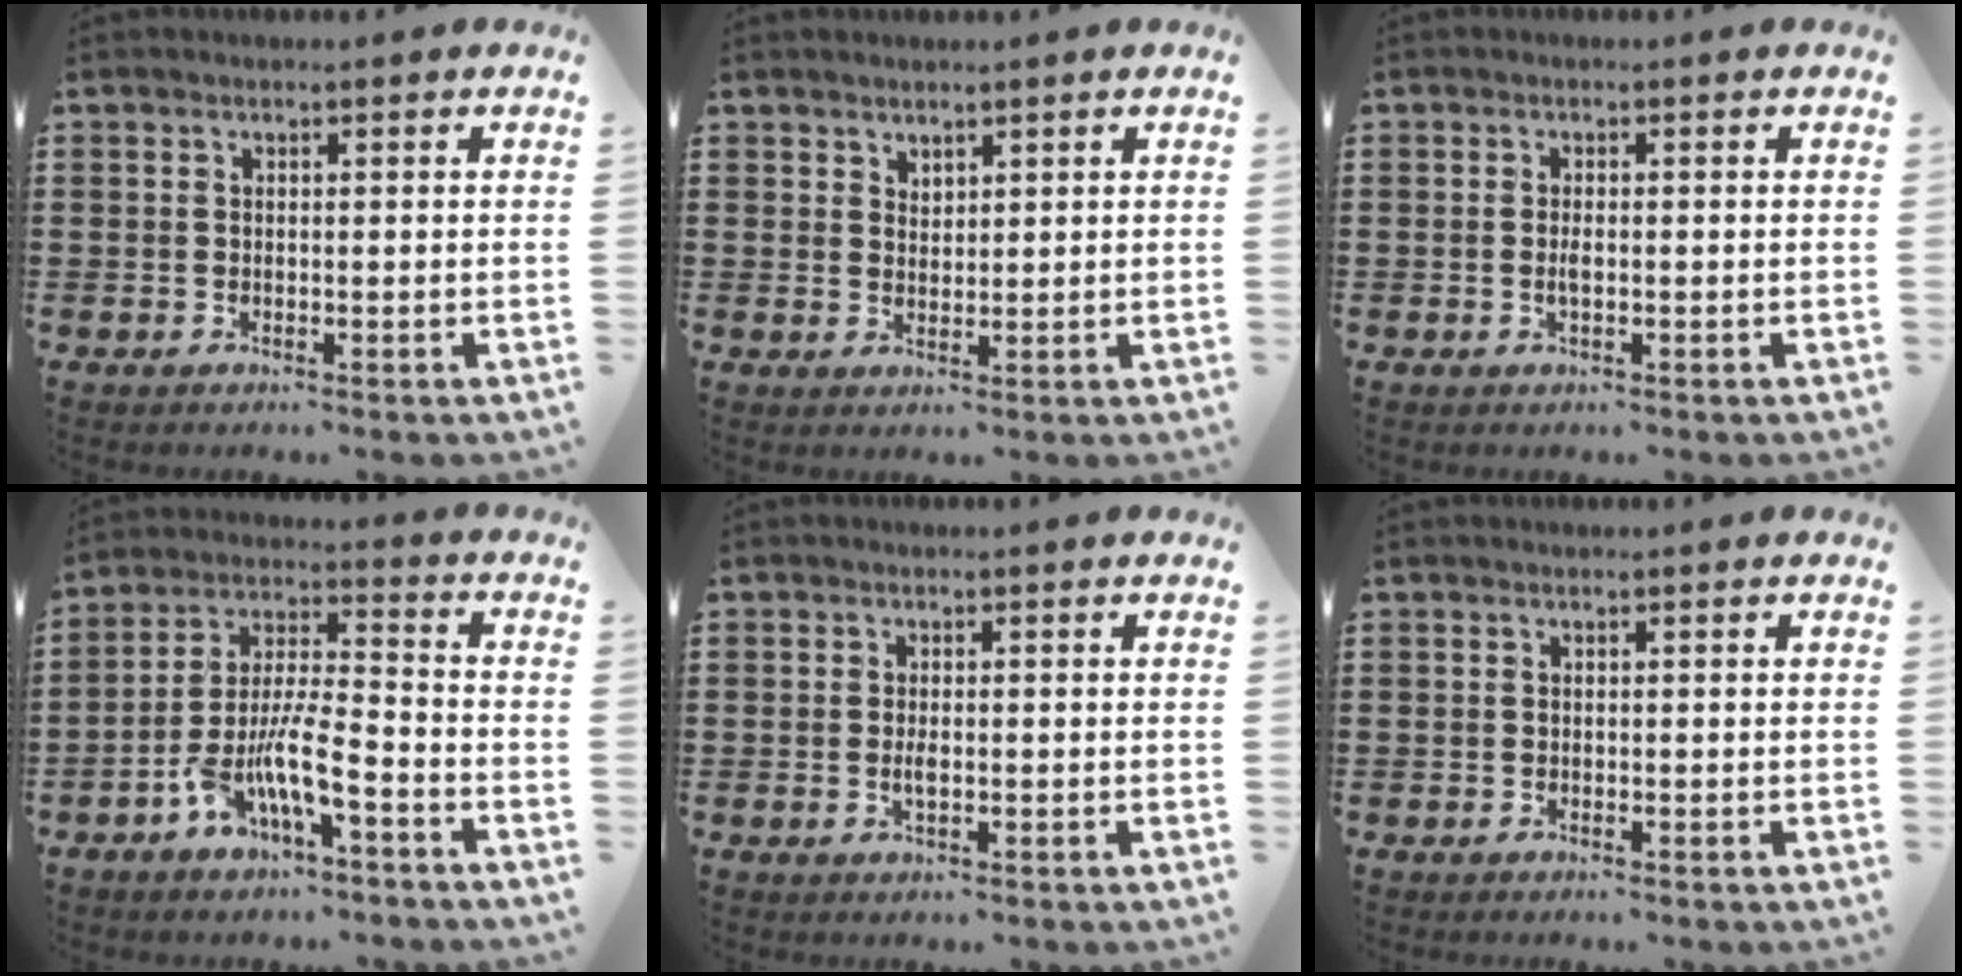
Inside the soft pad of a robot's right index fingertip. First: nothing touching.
{"total": 1.8, "force": [1.6, 0.8, -0.1], "torque": [-0.002, 0.004, 0.033]}
{"total": 1.4, "force": [-0.2, 0.4, 1.4], "torque": [-0.026, -0.002, -0.003]}
{"total": 9.3, "force": [-5.3, 2.4, 7.3], "torque": [-0.150, 0.001, -0.099]}
{"total": 1.6, "force": [-0.3, 0.6, 1.4], "torque": [-0.026, -0.002, -0.006]}
{"total": 0.0}